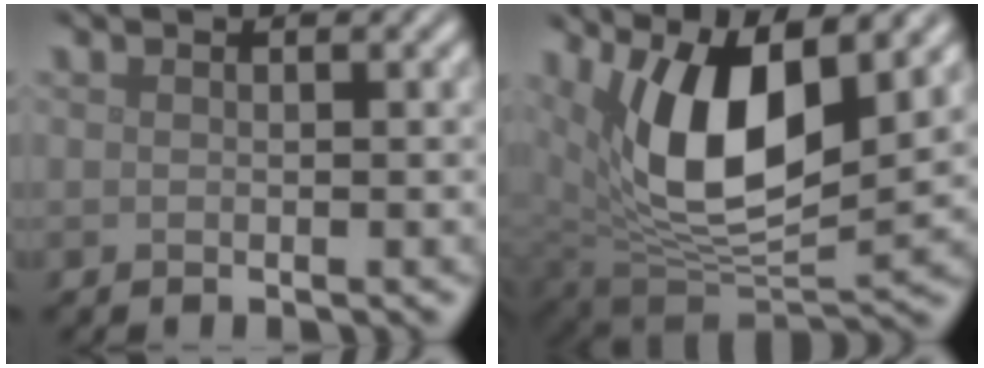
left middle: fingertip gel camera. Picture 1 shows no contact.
{"total": 10.5, "force": [3.7, 4.7, 8.7], "torque": [-0.162, -0.017, 0.069]}